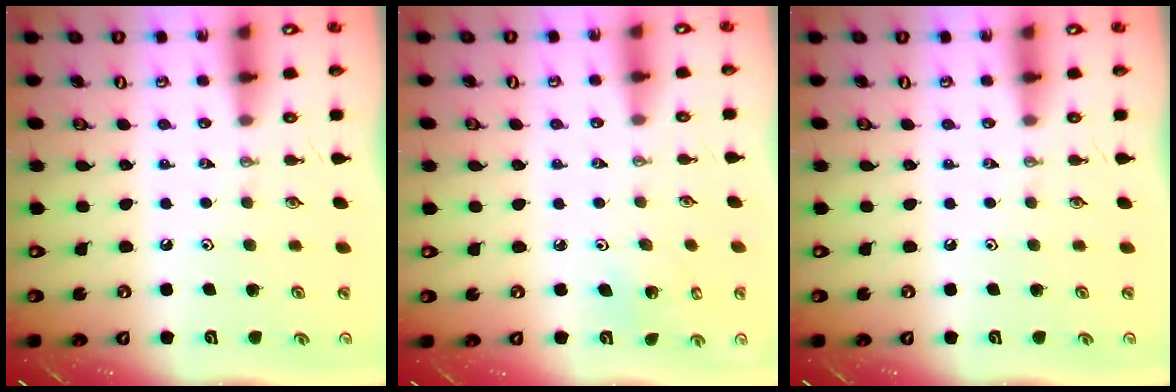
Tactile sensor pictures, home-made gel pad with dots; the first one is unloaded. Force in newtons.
{"total": 2.7, "press": 2.7, "slide": 0.2}
{"total": 0.0}